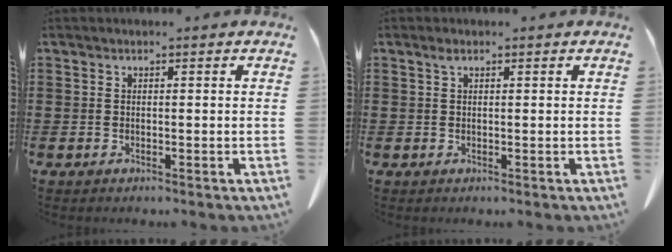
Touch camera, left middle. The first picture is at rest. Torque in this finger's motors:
{"motor_torque": [1.16, 0.98, 0.04, 0.01]}